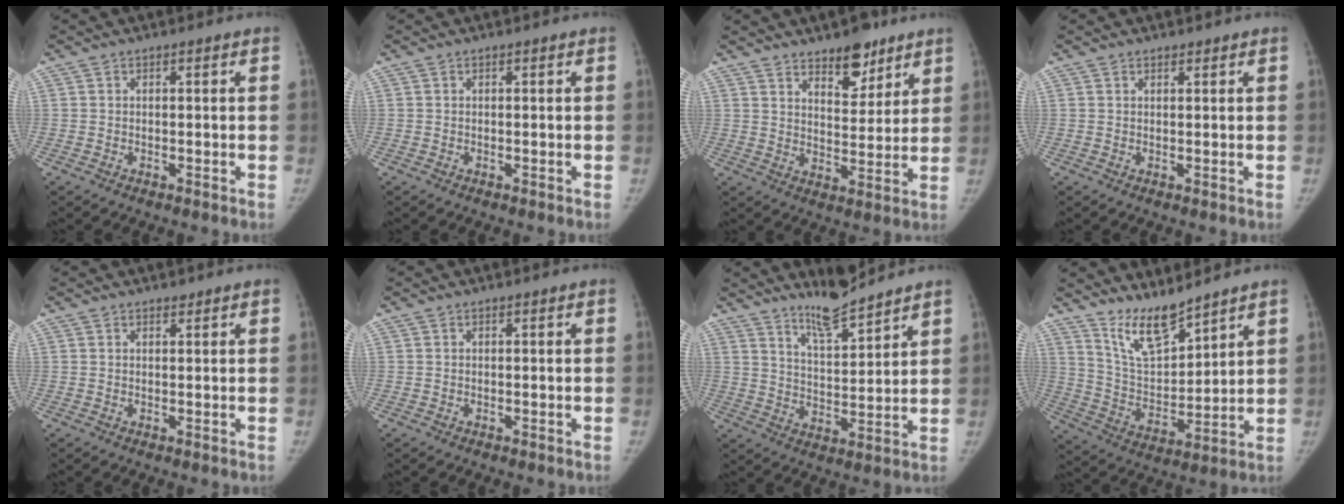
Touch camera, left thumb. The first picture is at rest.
{"total": 0.0}
{"total": 9.4, "force": [6.8, 4.2, 5.0], "torque": [-0.044, -0.046, 0.107]}
{"total": 0.8, "force": [0.7, 0.3, 0.1], "torque": [-0.002, -0.006, 0.011]}
{"total": 0.8, "force": [0.7, 0.3, 0.2], "torque": [-0.003, -0.006, 0.011]}
{"total": 0.0}
{"total": 8.3, "force": [7.4, 1.0, 3.7], "torque": [-0.058, -0.061, 0.136]}
{"total": 10.3, "force": [8.8, 2.5, 4.7], "torque": [-0.070, -0.073, 0.180]}